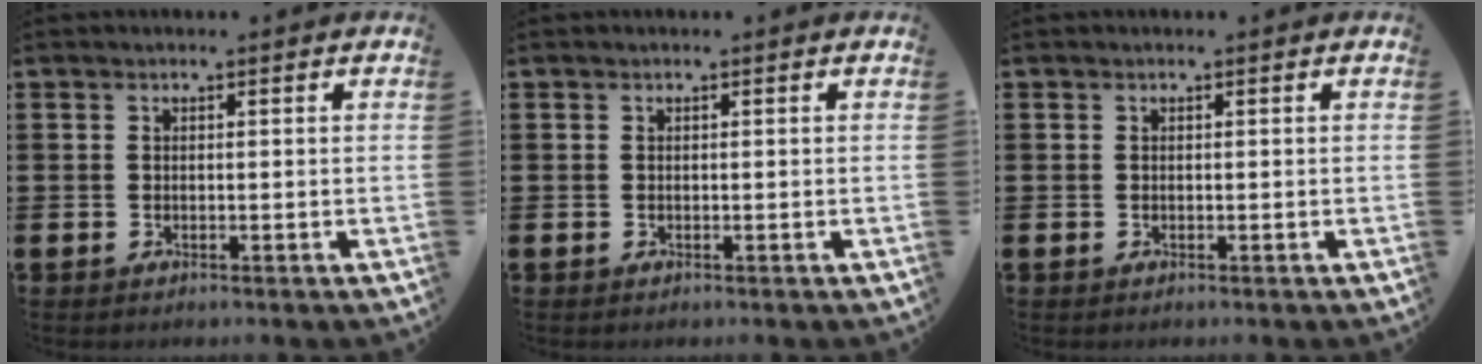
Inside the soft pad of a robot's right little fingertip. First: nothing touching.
{"total": 0.0}
{"total": 0.0}